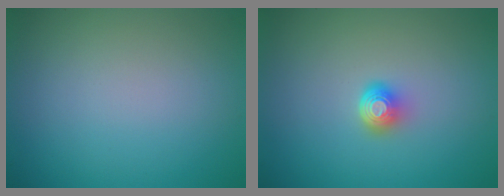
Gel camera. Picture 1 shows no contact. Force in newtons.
{"total": 2.0, "press": 1.4, "slide": 1.4}